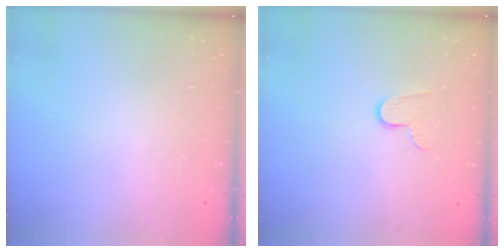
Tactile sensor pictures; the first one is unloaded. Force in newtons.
{"total": 6.5, "press": 6.4, "slide": 0.6}